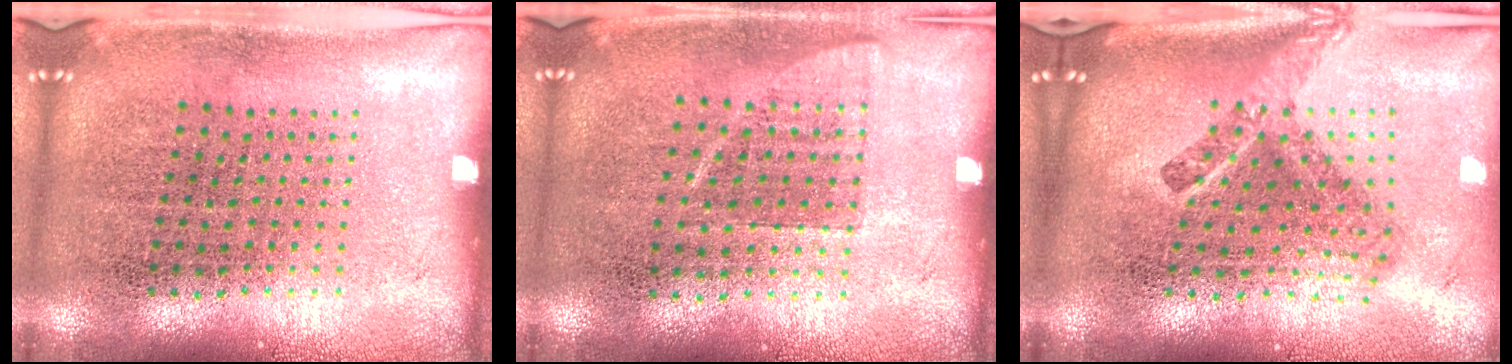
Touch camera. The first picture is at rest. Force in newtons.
{"total": 0.6, "press": 0.6, "slide": 0.1}
{"total": 2.5, "press": 1.6, "slide": 2.0}